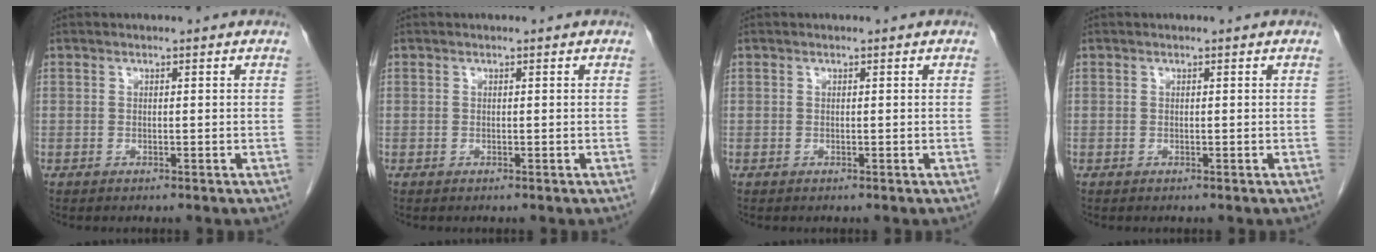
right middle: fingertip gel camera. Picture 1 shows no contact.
{"total": 0.0}
{"total": 0.0}
{"total": 0.0}